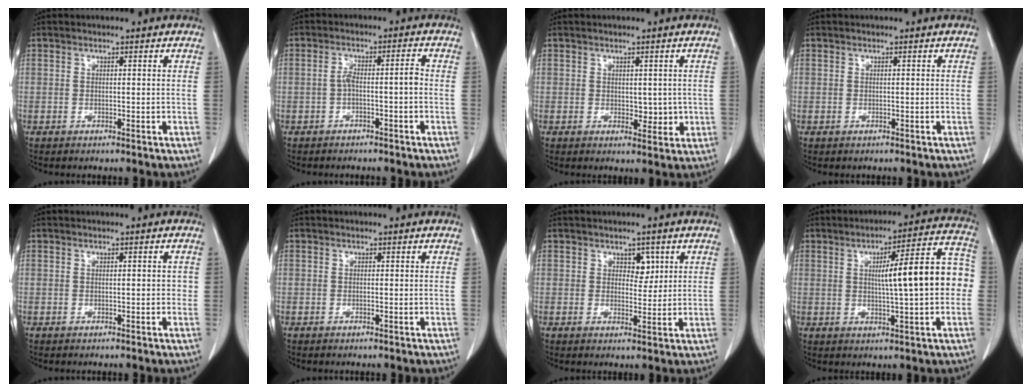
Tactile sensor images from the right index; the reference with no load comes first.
{"total": 3.4, "force": [-1.0, 0.6, 3.2], "torque": [-0.056, 0.017, -0.014]}
{"total": 1.9, "force": [0.0, 1.2, 1.5], "torque": [-0.015, -0.001, 0.005]}
{"total": 0.0}
{"total": 1.4, "force": [0.0, 0.7, 1.2], "torque": [-0.014, 0.002, 0.001]}
{"total": 0.0}
{"total": 2.9, "force": [1.3, 1.8, 1.8], "torque": [-0.018, 0.001, 0.020]}
{"total": 13.4, "force": [0.6, 1.8, 13.3], "torque": [-0.172, 0.039, 0.007]}